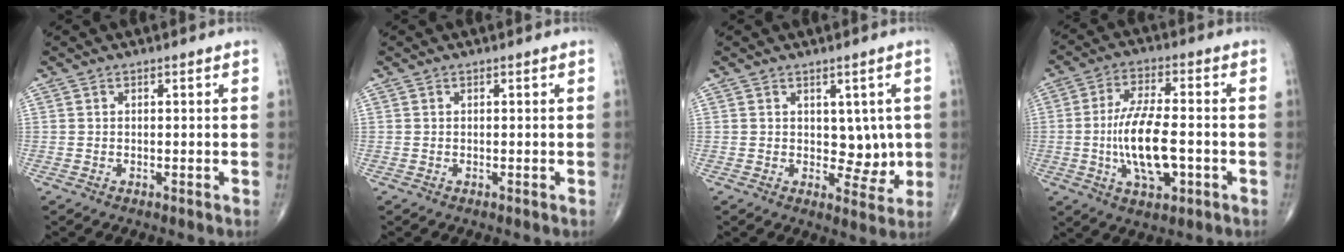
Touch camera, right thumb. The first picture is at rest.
{"total": 0.0}
{"total": 5.4, "force": [0.6, 3.7, 3.9], "torque": [-0.014, -0.012, 0.014]}
{"total": 12.4, "force": [-2.2, 5.0, 11.1], "torque": [-0.206, 0.009, -0.039]}